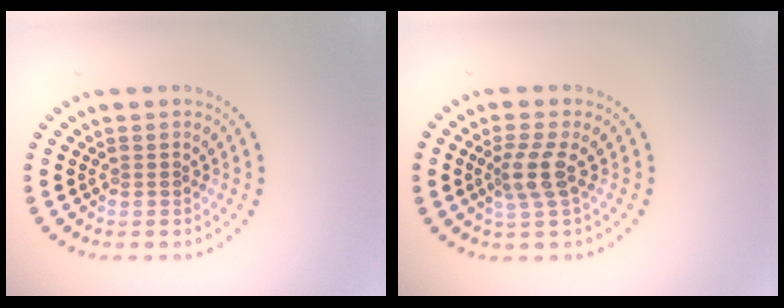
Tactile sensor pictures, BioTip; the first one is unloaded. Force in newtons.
{"total": 2.6, "press": 2.0, "slide": 1.6}